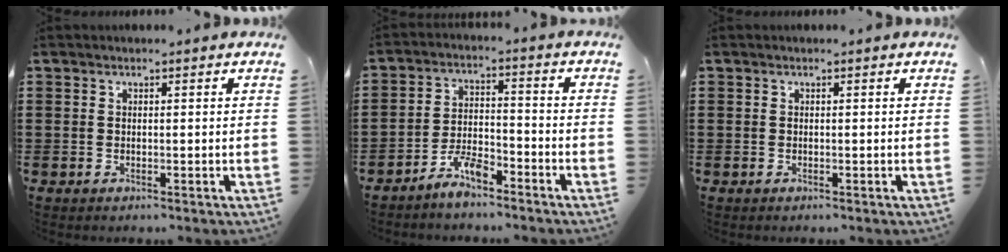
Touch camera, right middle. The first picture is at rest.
{"total": 5.2, "force": [-4.6, 1.1, 2.3], "torque": [-0.054, 0.008, -0.093]}
{"total": 0.0}